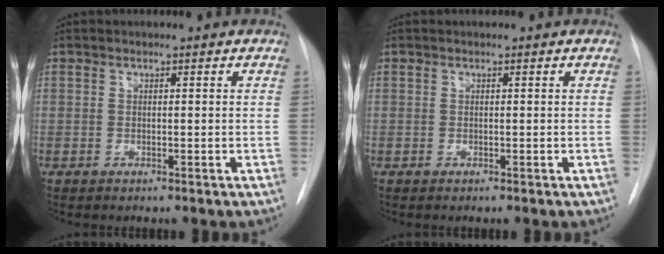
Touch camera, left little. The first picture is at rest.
{"total": 0.0}